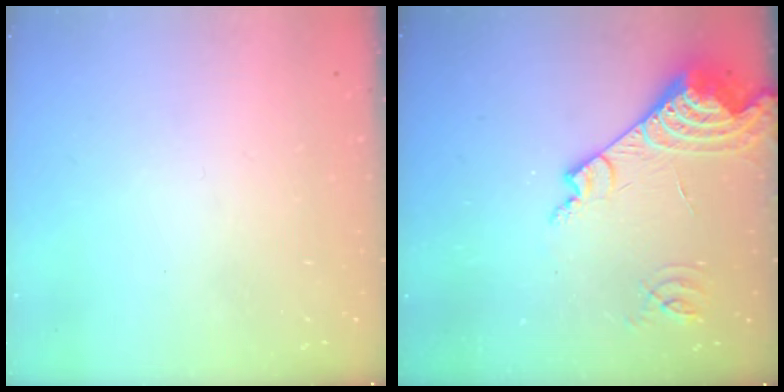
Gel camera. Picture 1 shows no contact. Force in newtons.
{"total": 15.2, "press": 15.1, "slide": 1.4}